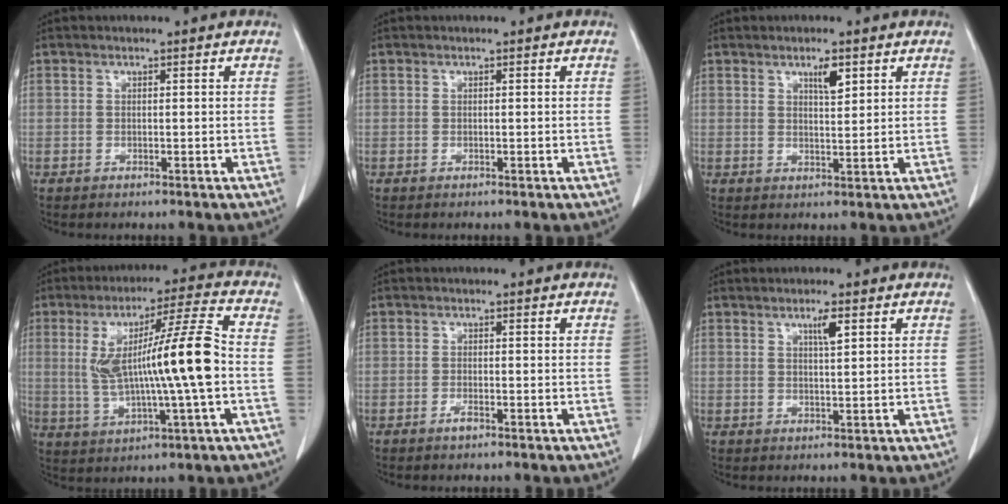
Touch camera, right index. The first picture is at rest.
{"total": 0.0}
{"total": 3.1, "force": [1.8, 0.7, 2.4], "torque": [-0.042, -0.002, 0.031]}
{"total": 14.7, "force": [0.0, 0.3, 14.7], "torque": [-0.266, 0.014, 0.000]}
{"total": 1.2, "force": [-0.9, 0.2, 0.8], "torque": [-0.015, 0.000, -0.015]}
{"total": 2.5, "force": [1.2, 0.2, 2.2], "torque": [-0.039, -0.002, 0.021]}